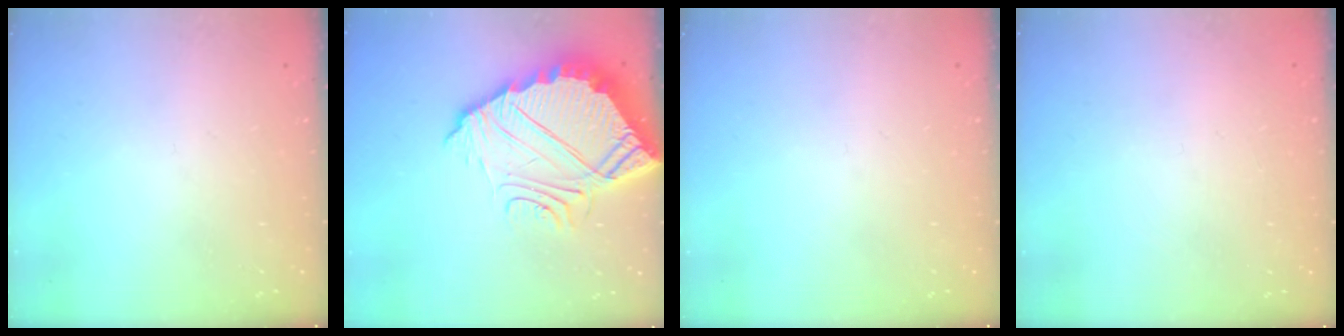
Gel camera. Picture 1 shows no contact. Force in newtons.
{"total": 11.6, "press": 11.6, "slide": 0.7}
{"total": 0.0}
{"total": 2.3, "press": 2.3, "slide": 0.1}